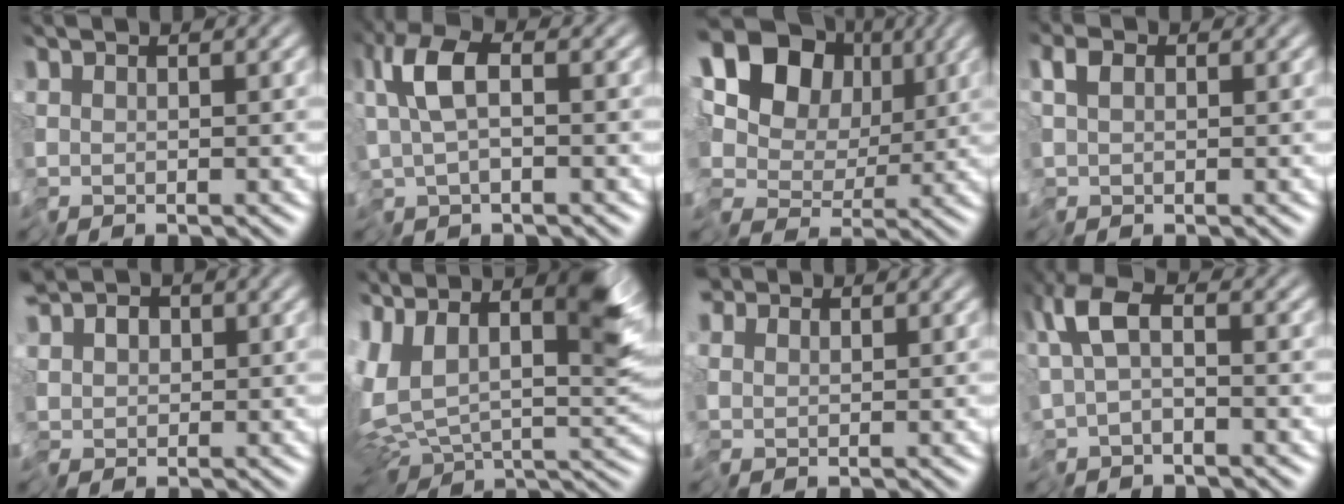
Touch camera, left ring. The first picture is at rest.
{"total": 4.2, "force": [-1.0, 1.6, 3.8], "torque": [-0.073, 0.004, -0.031]}
{"total": 14.8, "force": [1.9, 11.8, 8.7], "torque": [-0.145, 0.023, 0.017]}
{"total": 0.6, "force": [-0.3, 0.5, 0.3], "torque": [-0.003, -0.001, -0.006]}
{"total": 2.4, "force": [-0.2, 1.5, 1.8], "torque": [-0.041, -0.003, -0.010]}
{"total": 11.6, "force": [4.1, 5.1, 9.6], "torque": [-0.201, 0.000, 0.081]}
{"total": 2.2, "force": [0.9, 1.5, 1.3], "torque": [-0.041, 0.006, 0.013]}
{"total": 3.9, "force": [-1.2, 1.8, 3.2], "torque": [-0.073, -0.003, -0.033]}